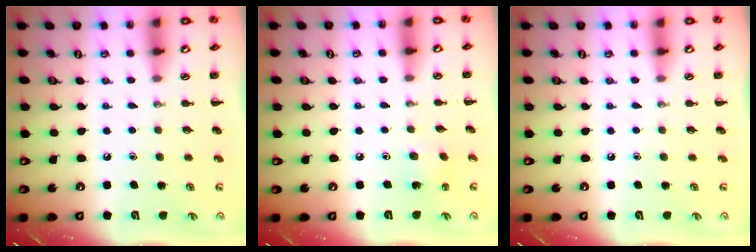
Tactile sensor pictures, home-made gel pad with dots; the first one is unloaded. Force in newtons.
{"total": 2.4, "press": 2.2, "slide": 0.7}
{"total": 0.0}